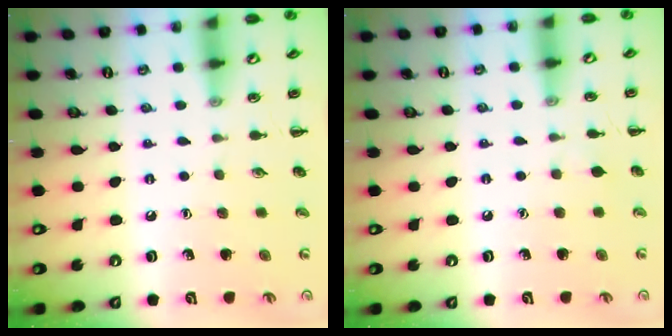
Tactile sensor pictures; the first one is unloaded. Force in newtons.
{"total": 2.7, "press": 2.5, "slide": 1.1}